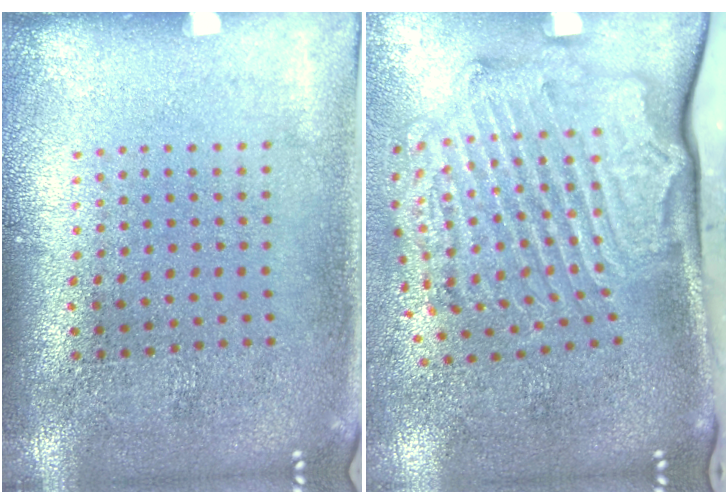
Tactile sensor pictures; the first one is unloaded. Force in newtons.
{"total": 2.5, "press": 2.2, "slide": 1.2}